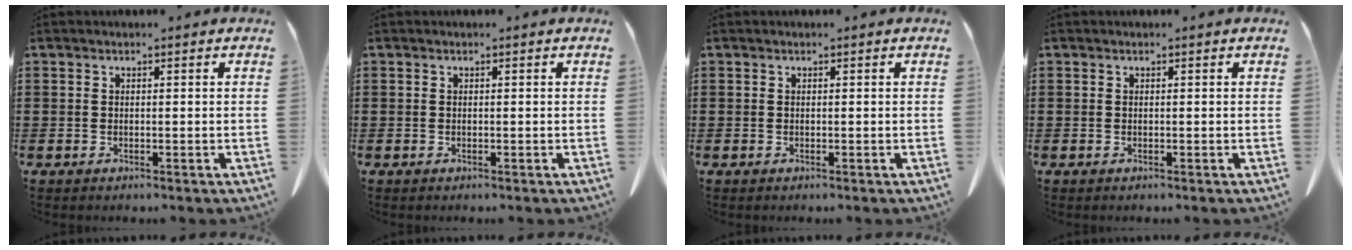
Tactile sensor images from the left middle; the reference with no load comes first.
{"total": 0.0}
{"total": 0.0}
{"total": 0.0}